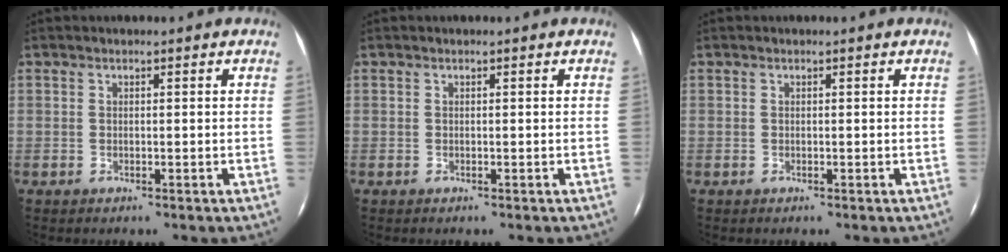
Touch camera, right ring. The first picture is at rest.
{"total": 0.0}
{"total": 0.0}